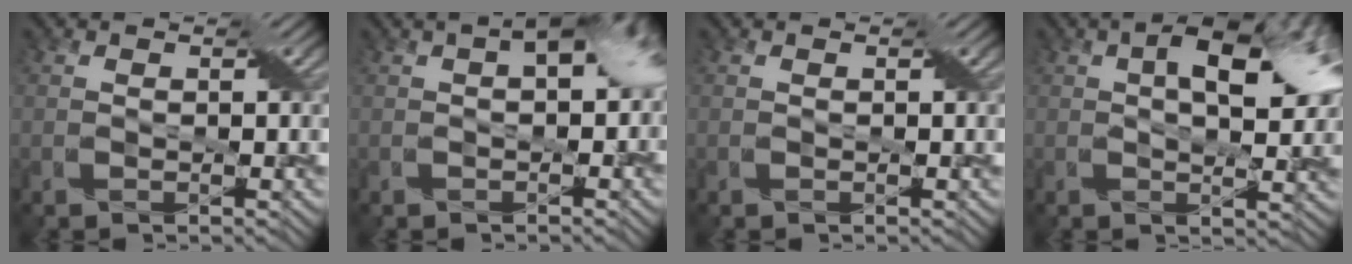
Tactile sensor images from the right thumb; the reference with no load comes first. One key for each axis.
{"total": 9.8, "fx": 1.8, "fy": 5.6, "fz": 7.8, "tx": -0.078, "ty": 0.027, "tz": 0.012}
{"total": 0.0}
{"total": 9.7, "fx": 2.8, "fy": 4.5, "fz": 8.1, "tx": -0.118, "ty": 0.011, "tz": 0.034}